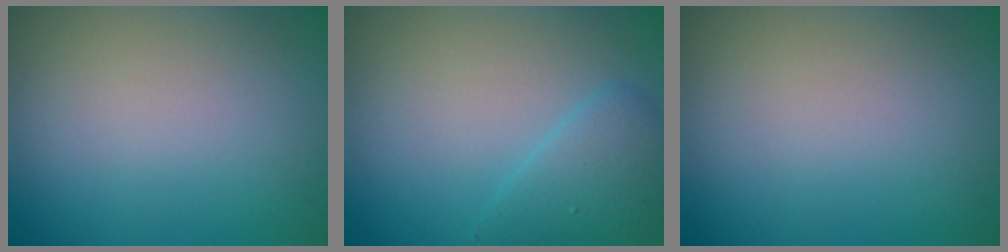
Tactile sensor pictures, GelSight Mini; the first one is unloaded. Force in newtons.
{"total": 2.7, "press": 2.7, "slide": 0.2}
{"total": 0.0}